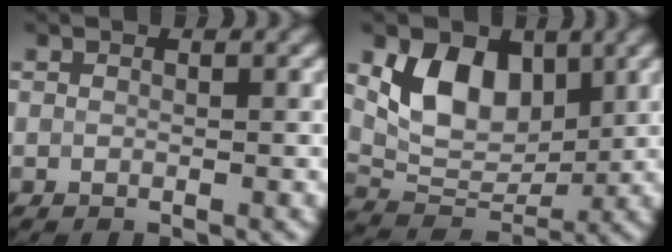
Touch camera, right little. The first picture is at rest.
{"total": 6.8, "force": [2.4, 4.5, 4.5], "torque": [-0.073, -0.008, 0.043]}